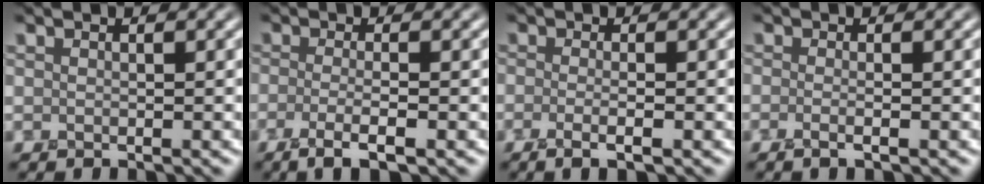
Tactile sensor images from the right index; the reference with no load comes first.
{"total": 2.7, "force": [-1.3, 0.5, 2.3], "torque": [-0.045, -0.001, -0.031]}
{"total": 2.1, "force": [-0.7, 0.6, 1.8], "torque": [-0.026, -0.001, -0.018]}
{"total": 1.1, "force": [-0.3, 0.4, 1.0], "torque": [-0.013, -0.002, -0.012]}